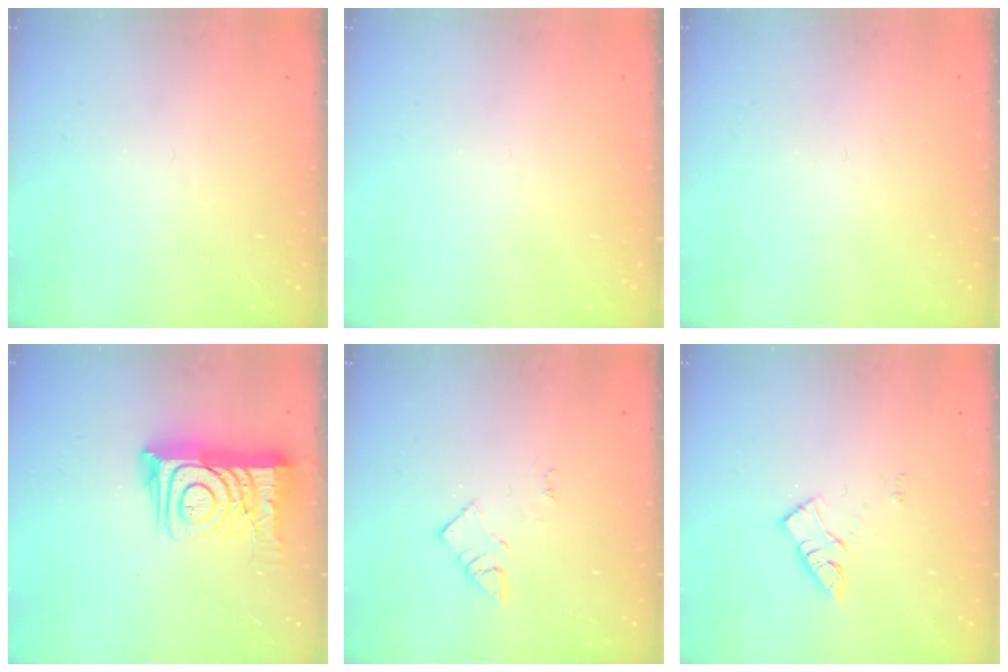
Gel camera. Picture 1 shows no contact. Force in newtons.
{"total": 0.0}
{"total": 1.7, "press": 1.6, "slide": 0.1}
{"total": 16.4, "press": 16.3, "slide": 1.6}
{"total": 2.7, "press": 2.6, "slide": 0.4}
{"total": 10.7, "press": 10.7, "slide": 0.7}